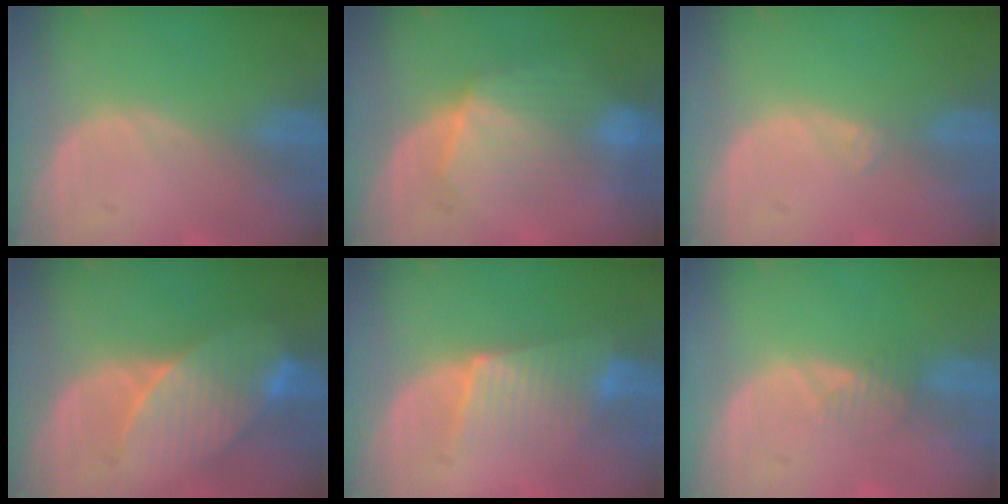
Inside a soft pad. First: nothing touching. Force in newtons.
{"total": 7.3, "press": 7.2, "slide": 0.7}
{"total": 0.9, "press": 0.7, "slide": 0.6}
{"total": 8.2, "press": 7.9, "slide": 2.2}
{"total": 6.5, "press": 6.1, "slide": 2.1}
{"total": 1.6, "press": 1.6, "slide": 0.2}